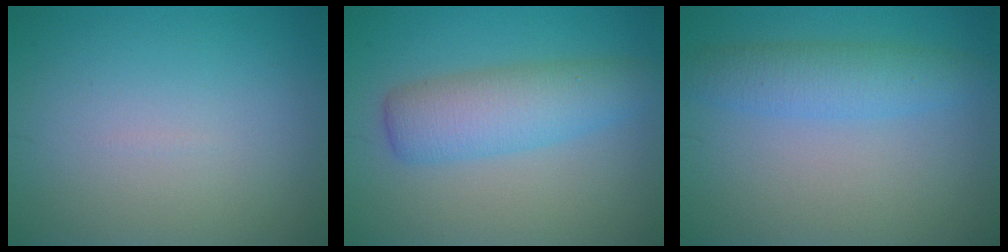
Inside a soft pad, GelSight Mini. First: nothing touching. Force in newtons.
{"total": 4.9, "press": 4.9, "slide": 0.1}
{"total": 3.6, "press": 3.6, "slide": 0.2}